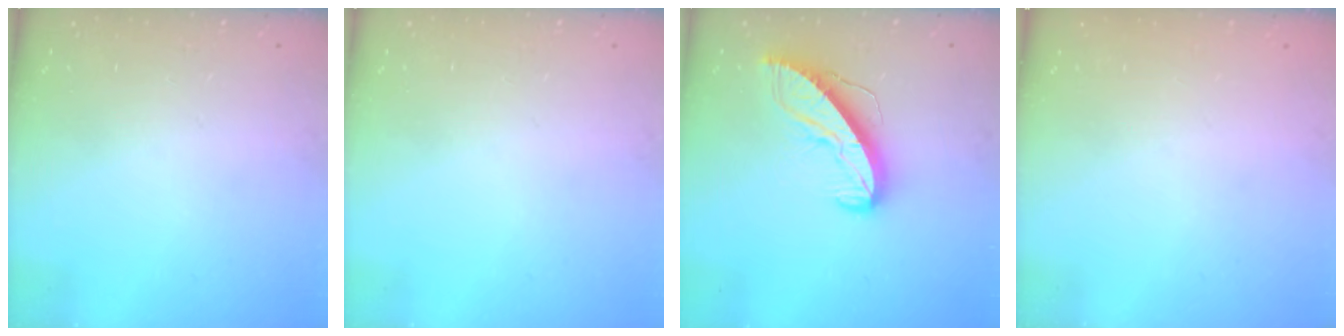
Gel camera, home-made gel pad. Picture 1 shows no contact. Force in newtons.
{"total": 0.0}
{"total": 10.6, "press": 10.6, "slide": 0.8}
{"total": 0.0}